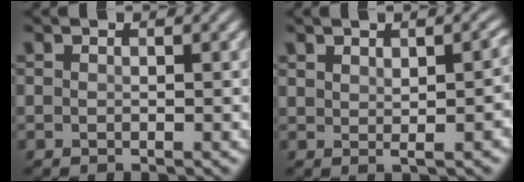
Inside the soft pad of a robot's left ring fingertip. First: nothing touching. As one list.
[{"total": 3.9, "force": [1.2, 1.1, 3.6], "torque": [-0.041, 0.005, 0.023]}]